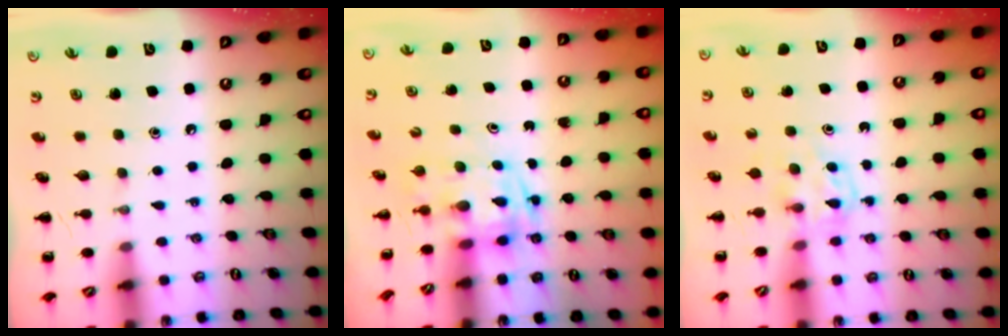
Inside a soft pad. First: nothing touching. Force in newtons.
{"total": 2.8, "press": 2.7, "slide": 0.7}
{"total": 4.0, "press": 3.8, "slide": 1.3}